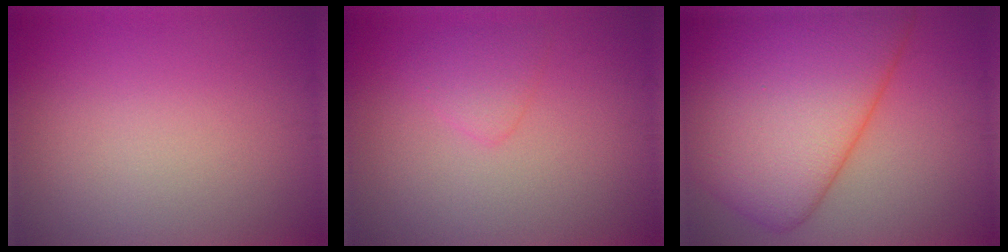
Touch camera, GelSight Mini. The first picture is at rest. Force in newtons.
{"total": 1.6, "press": 1.6, "slide": 0.1}
{"total": 13.0, "press": 13.0, "slide": 0.5}